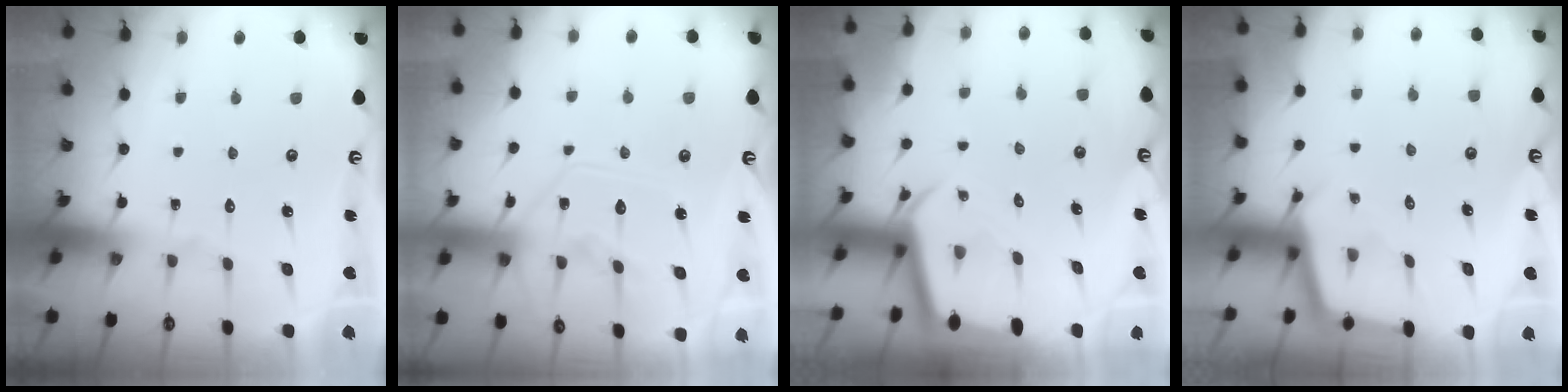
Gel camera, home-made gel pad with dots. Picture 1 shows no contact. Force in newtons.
{"total": 11.4, "press": 11.3, "slide": 1.2}
{"total": 2.8, "press": 2.7, "slide": 0.3}
{"total": 2.5, "press": 2.5, "slide": 0.2}